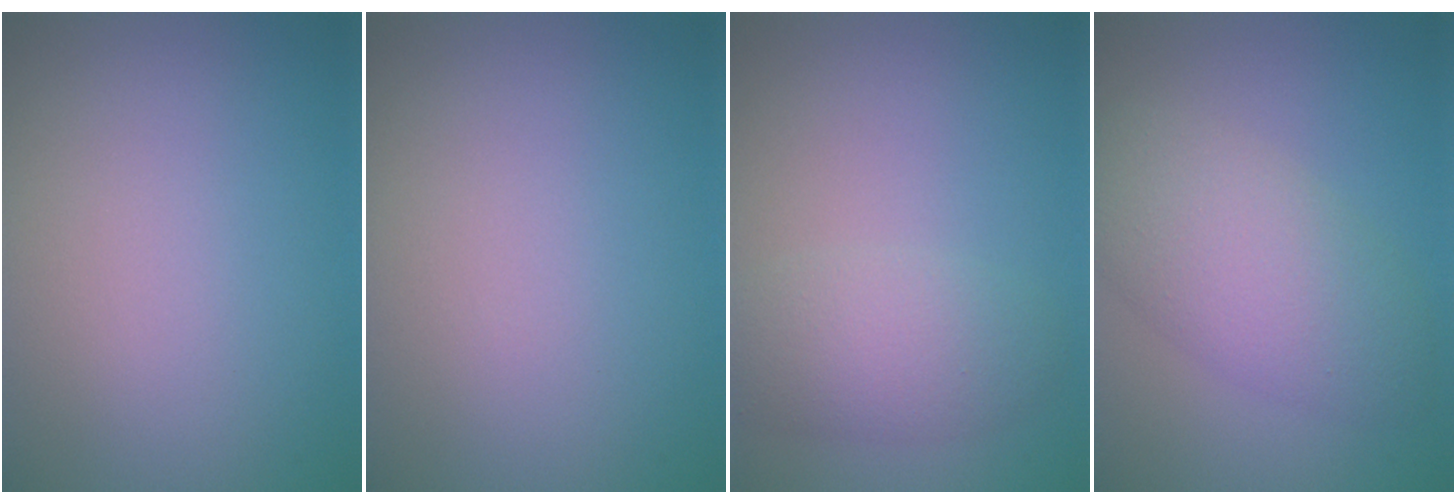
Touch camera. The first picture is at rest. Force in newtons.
{"total": 0.0}
{"total": 3.5, "press": 3.5, "slide": 0.1}
{"total": 5.6, "press": 5.5, "slide": 0.2}